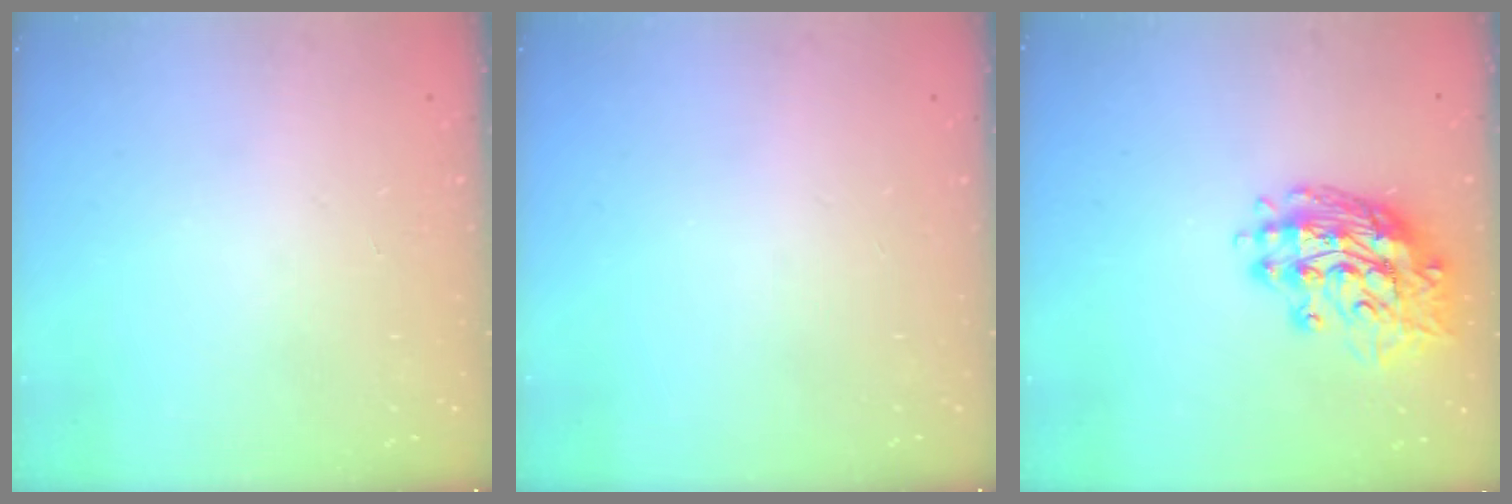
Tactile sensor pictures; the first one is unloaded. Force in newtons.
{"total": 0.0}
{"total": 15.0, "press": 14.9, "slide": 1.4}